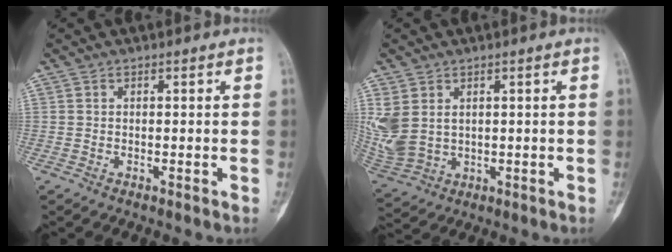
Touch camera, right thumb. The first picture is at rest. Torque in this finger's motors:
{"motor_torque": [0.14, 0.30, 1.07, 0.08, 0.10]}